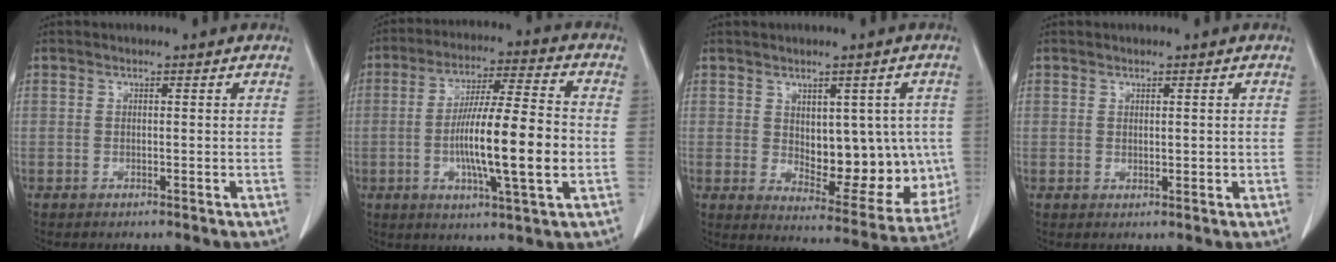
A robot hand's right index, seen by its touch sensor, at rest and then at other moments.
{"total": 15.6, "force": [-2.5, 1.3, 15.3], "torque": [-0.268, -0.001, -0.047]}
{"total": 14.1, "force": [0.5, 7.4, 12.0], "torque": [-0.161, 0.000, 0.033]}
{"total": 1.1, "force": [0.1, 0.6, 1.0], "torque": [-0.019, -0.004, 0.005]}